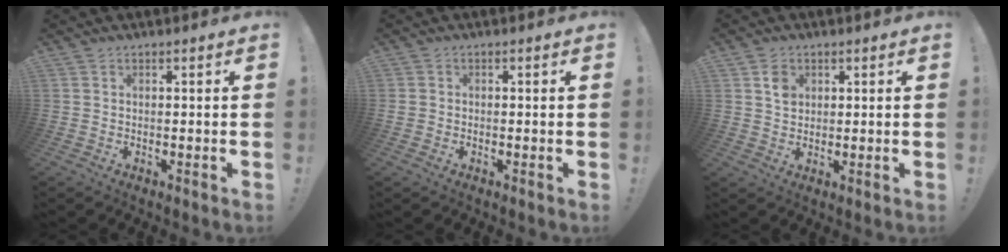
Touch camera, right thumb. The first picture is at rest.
{"total": 0.9, "force": [-0.6, 0.7, 0.1], "torque": [-0.008, 0.005, -0.008]}
{"total": 3.7, "force": [1.4, 2.8, 2.0], "torque": [-0.011, -0.008, 0.022]}